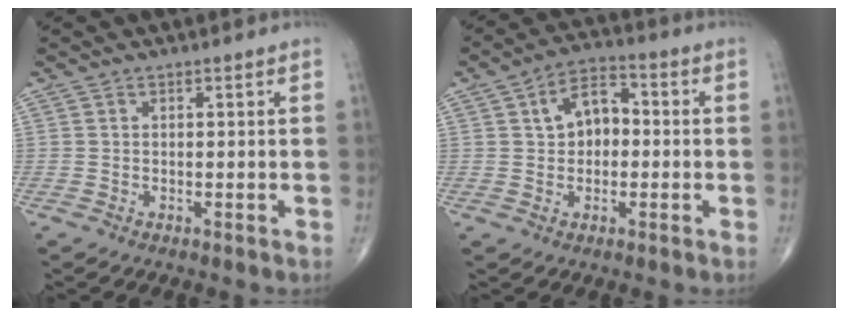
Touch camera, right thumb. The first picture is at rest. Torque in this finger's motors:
{"motor_torque": [0.11, 0.12, 0.51, 0.33, 0.05]}